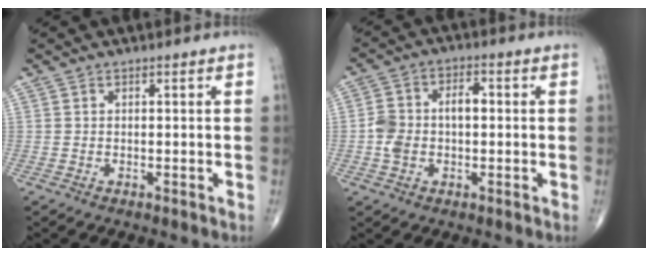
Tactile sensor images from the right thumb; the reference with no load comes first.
{"total": 7.9, "force": [-0.3, 5.0, 6.0], "torque": [-0.114, 0.031, -0.006]}